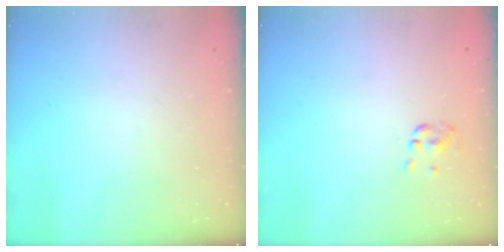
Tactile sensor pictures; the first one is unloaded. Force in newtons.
{"total": 2.0, "press": 1.9, "slide": 0.5}